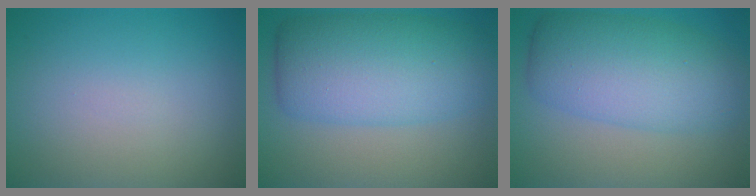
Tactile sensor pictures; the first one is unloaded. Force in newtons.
{"total": 8.4, "press": 8.4, "slide": 0.0}
{"total": 7.9, "press": 7.9, "slide": 0.1}